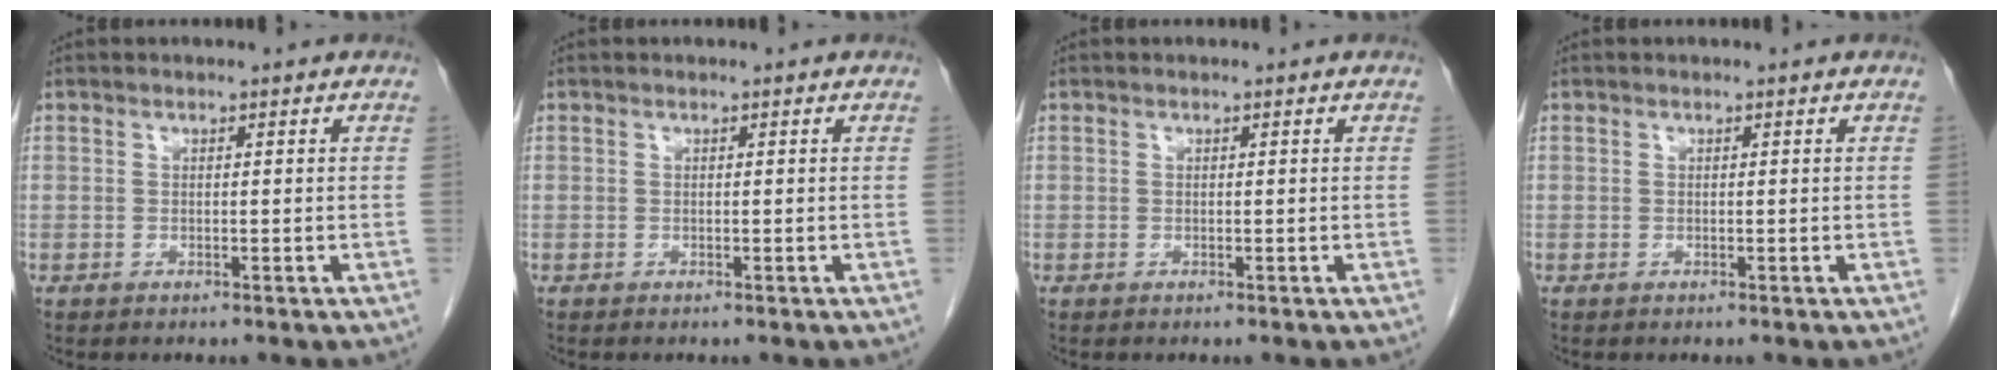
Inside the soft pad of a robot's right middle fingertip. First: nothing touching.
{"total": 0.0}
{"total": 0.0}
{"total": 0.0}